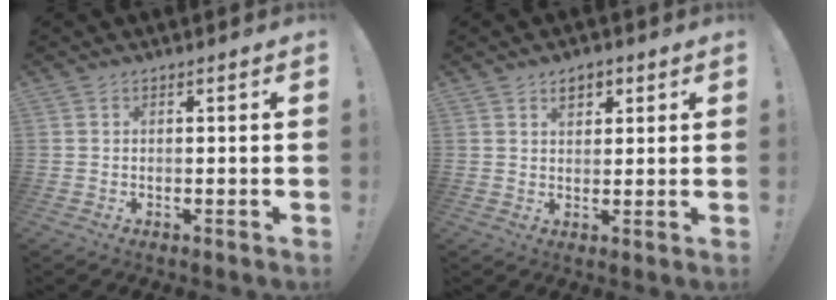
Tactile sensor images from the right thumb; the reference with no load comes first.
{"total": 4.1, "force": [2.2, 2.8, 2.2], "torque": [-0.022, -0.004, 0.035]}